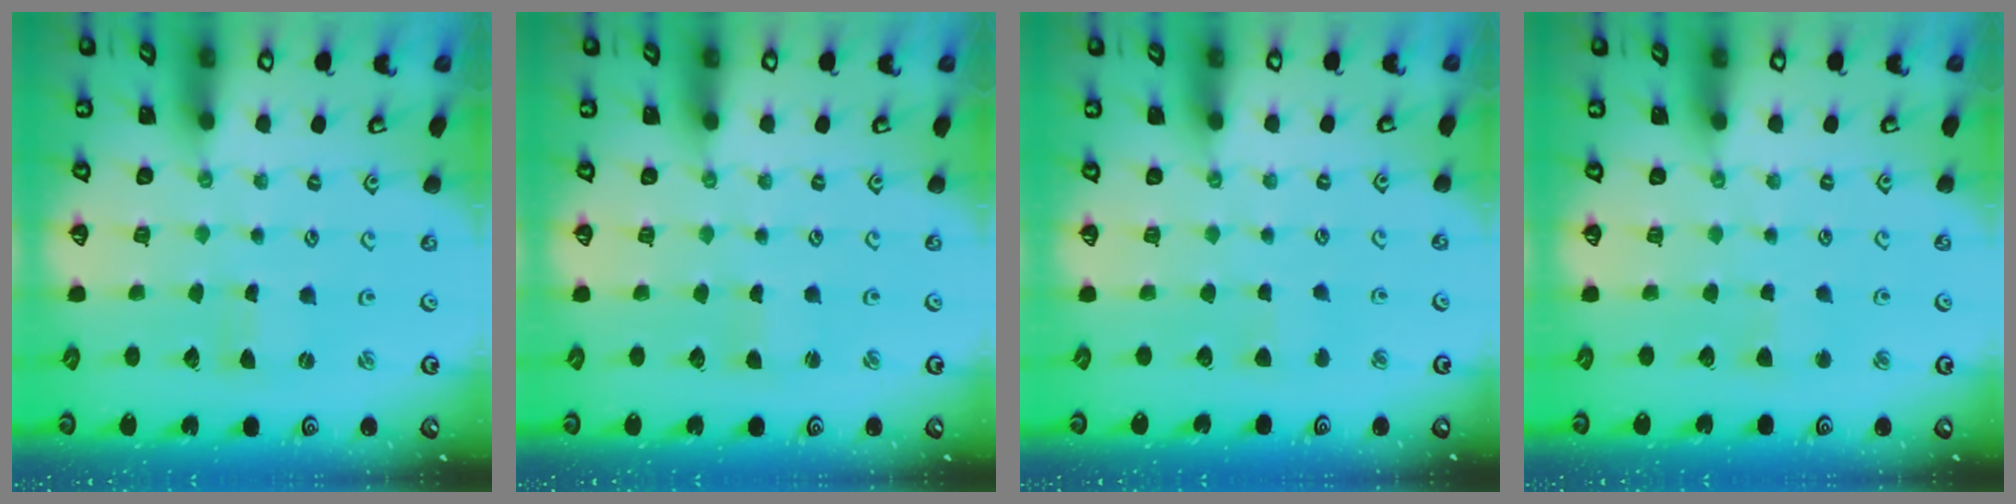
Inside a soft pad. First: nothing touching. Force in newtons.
{"total": 0.9, "press": 0.9, "slide": 0.1}
{"total": 2.8, "press": 2.7, "slide": 0.7}
{"total": 2.1, "press": 2.1, "slide": 0.5}